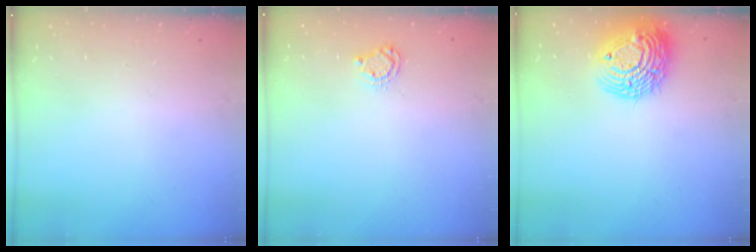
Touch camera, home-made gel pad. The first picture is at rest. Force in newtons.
{"total": 5.7, "press": 5.6, "slide": 0.7}
{"total": 17.1, "press": 17.1, "slide": 1.4}